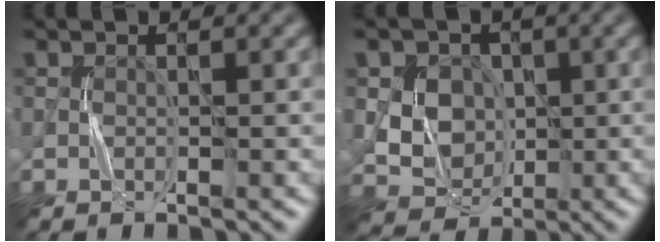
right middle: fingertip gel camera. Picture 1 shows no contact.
{"total": 5.8, "force": [1.1, 5.2, 2.6], "torque": [-0.035, 0.009, 0.017]}